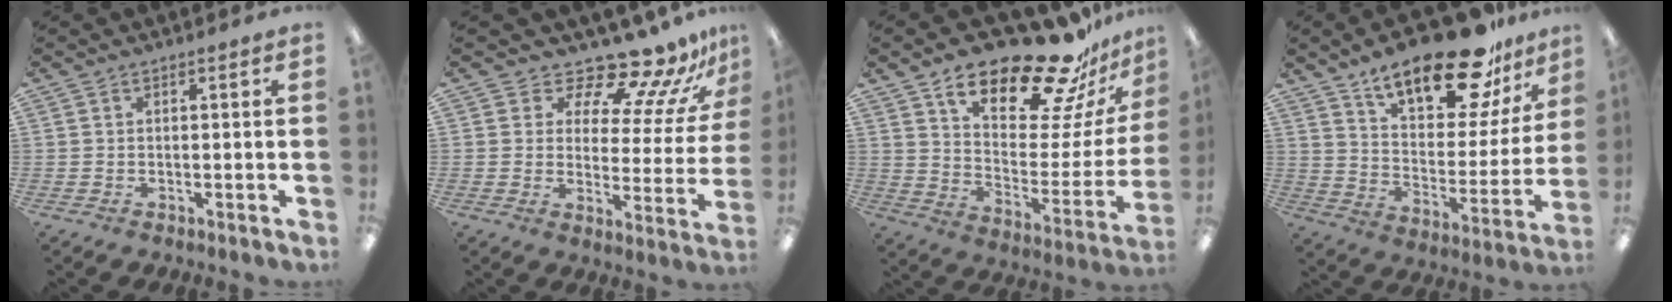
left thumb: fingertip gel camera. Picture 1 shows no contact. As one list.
[{"total": 13.3, "force": [12.0, 3.0, 5.0], "torque": [-0.092, -0.103, 0.205]}, {"total": 23.8, "force": [17.9, 7.4, 13.8], "torque": [-0.202, -0.124, 0.294]}, {"total": 23.2, "force": [17.3, 8.4, 12.9], "torque": [-0.205, -0.108, 0.293]}]